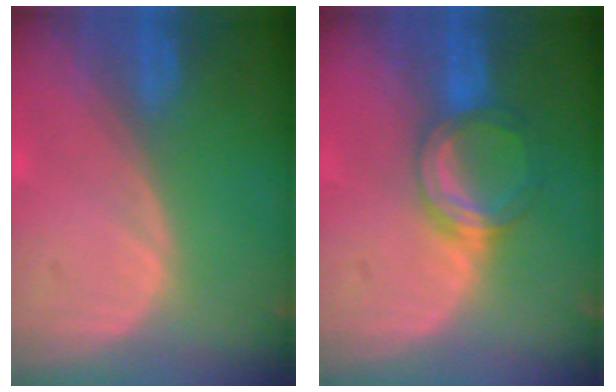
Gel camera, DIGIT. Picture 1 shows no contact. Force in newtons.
{"total": 5.2, "press": 4.9, "slide": 1.5}